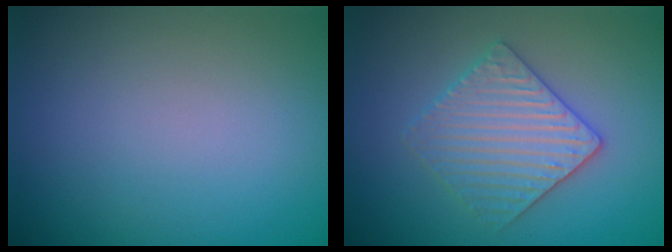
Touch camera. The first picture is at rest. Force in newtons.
{"total": 3.4, "press": 3.4, "slide": 0.7}